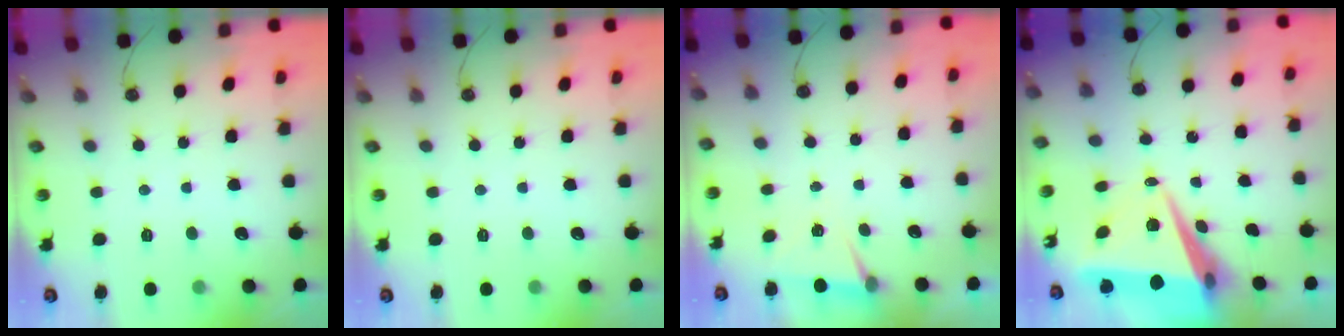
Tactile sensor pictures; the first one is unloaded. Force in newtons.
{"total": 0.0}
{"total": 5.4, "press": 2.9, "slide": 4.5}
{"total": 10.1, "press": 9.3, "slide": 3.9}